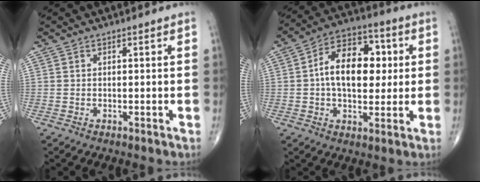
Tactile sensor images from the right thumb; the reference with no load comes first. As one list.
[{"total": 14.8, "force": [1.5, 9.1, 11.5], "torque": [-0.151, 0.020, 0.015]}]